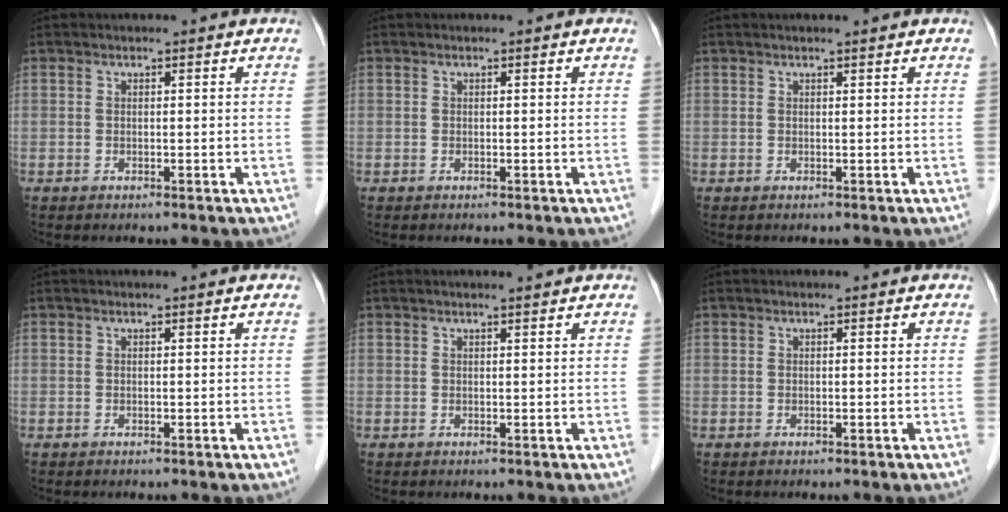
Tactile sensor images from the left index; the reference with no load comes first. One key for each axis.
{"total": 0.0}
{"total": 1.1, "fx": 0.9, "fy": -0.1, "fz": 0.5, "tx": -0.008, "ty": 0.009, "tz": 0.017}
{"total": 0.0}
{"total": 1.7, "fx": 1.5, "fy": -0.1, "fz": 0.7, "tx": -0.011, "ty": 0.009, "tz": 0.023}
{"total": 0.0}